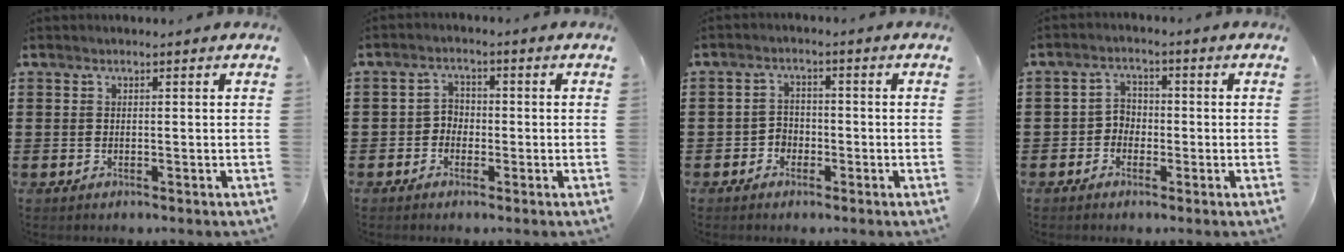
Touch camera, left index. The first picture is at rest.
{"total": 2.5, "force": [-1.3, 2.0, 0.7], "torque": [-0.022, 0.008, -0.031]}
{"total": 2.5, "force": [-1.7, 1.8, 0.4], "torque": [-0.016, 0.005, -0.038]}
{"total": 2.9, "force": [-1.5, 2.3, 0.8], "torque": [-0.025, 0.010, -0.036]}